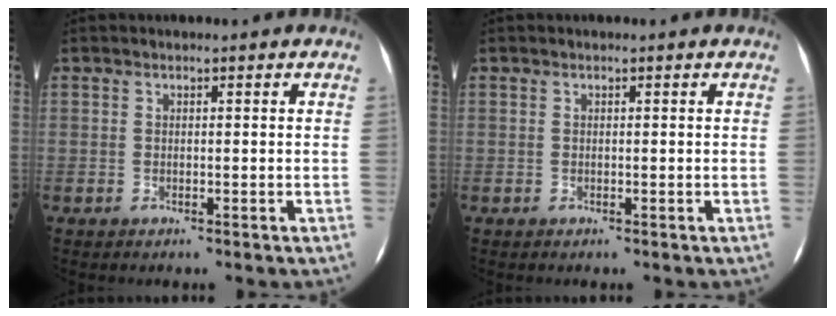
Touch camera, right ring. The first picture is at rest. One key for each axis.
{"total": 0.0}